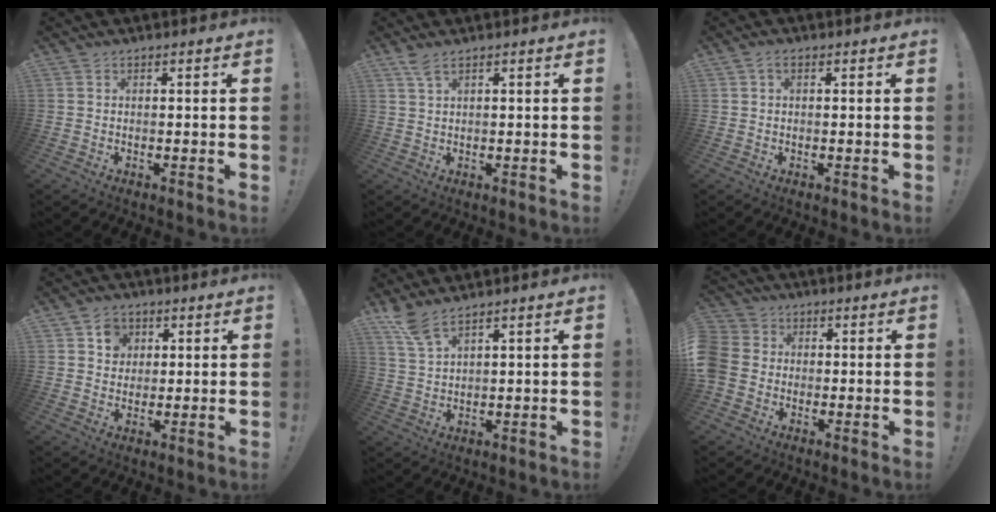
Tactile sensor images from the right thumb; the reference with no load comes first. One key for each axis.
{"total": 3.0, "fx": 1.9, "fy": 0.5, "fz": 2.2, "tx": -0.044, "ty": -0.007, "tz": 0.033}
{"total": 1.4, "fx": 0.3, "fy": 0.7, "fz": 1.1, "tx": -0.020, "ty": 0.003, "tz": 0.004}
{"total": 6.1, "fx": 2.3, "fy": 5.4, "fz": 1.8, "tx": -0.017, "ty": -0.012, "tz": 0.042}
{"total": 6.1, "fx": 4.7, "fy": 1.1, "fz": 3.8, "tx": -0.079, "ty": -0.022, "tz": 0.088}
{"total": 7.6, "fx": -0.9, "fy": 6.8, "fz": 3.4, "tx": -0.079, "ty": 0.016, "tz": -0.015}